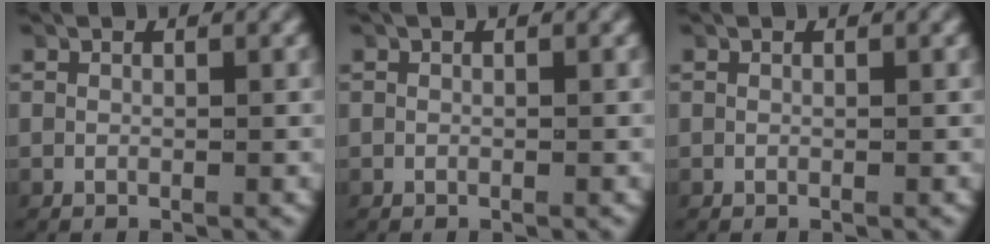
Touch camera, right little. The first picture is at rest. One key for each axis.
{"total": 0.0}
{"total": 0.0}